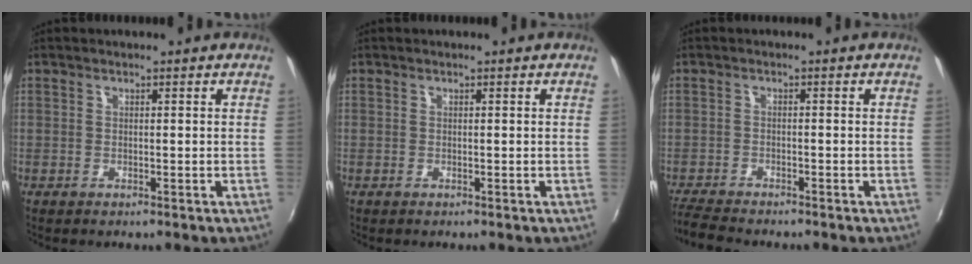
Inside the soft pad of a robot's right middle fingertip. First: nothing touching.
{"total": 0.0}
{"total": 5.3, "force": [-4.9, 0.4, 1.8], "torque": [-0.057, -0.025, -0.094]}